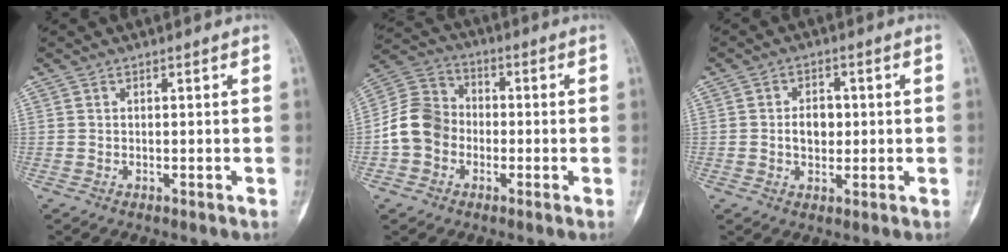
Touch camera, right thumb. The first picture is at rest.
{"total": 9.9, "force": [-2.1, 8.4, 4.7], "torque": [-0.077, 0.034, -0.052]}
{"total": 4.9, "force": [0.1, 3.5, 3.3], "torque": [-0.031, 0.006, -0.001]}